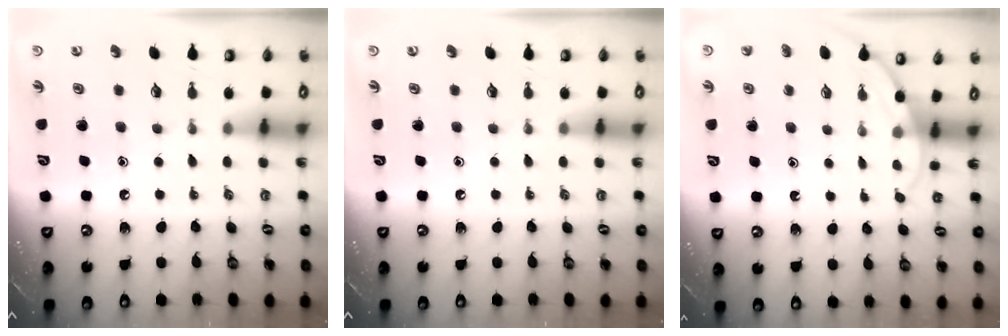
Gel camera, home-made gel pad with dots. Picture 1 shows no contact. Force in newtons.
{"total": 0.0}
{"total": 3.9, "press": 3.9, "slide": 0.3}